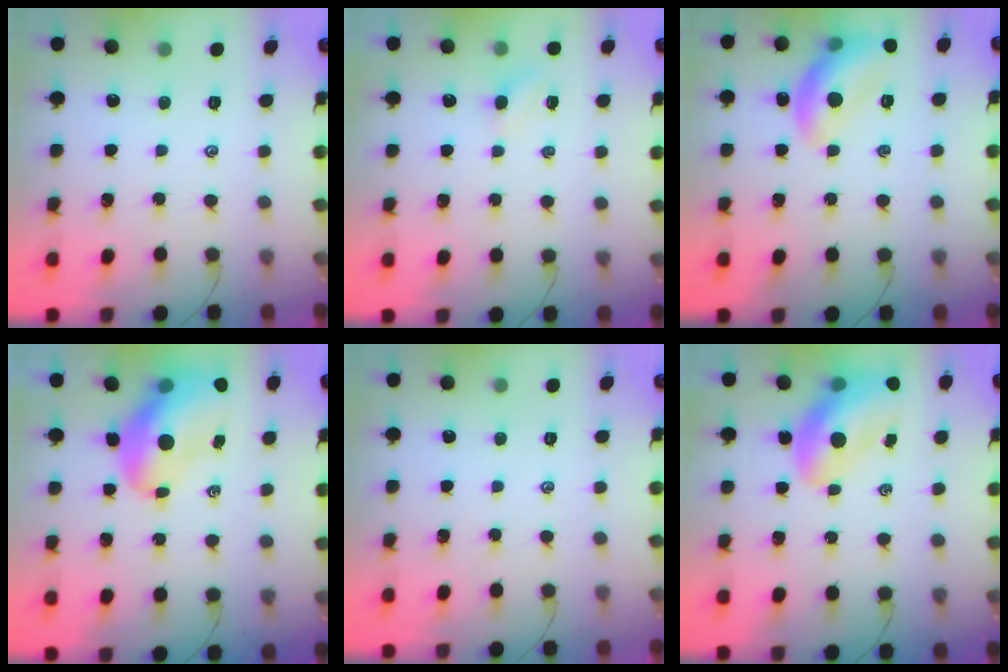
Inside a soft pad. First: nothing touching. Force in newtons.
{"total": 2.8, "press": 2.6, "slide": 1.0}
{"total": 12.5, "press": 12.4, "slide": 1.0}
{"total": 13.9, "press": 13.3, "slide": 4.1}
{"total": 0.0}
{"total": 13.1, "press": 12.7, "slide": 3.5}